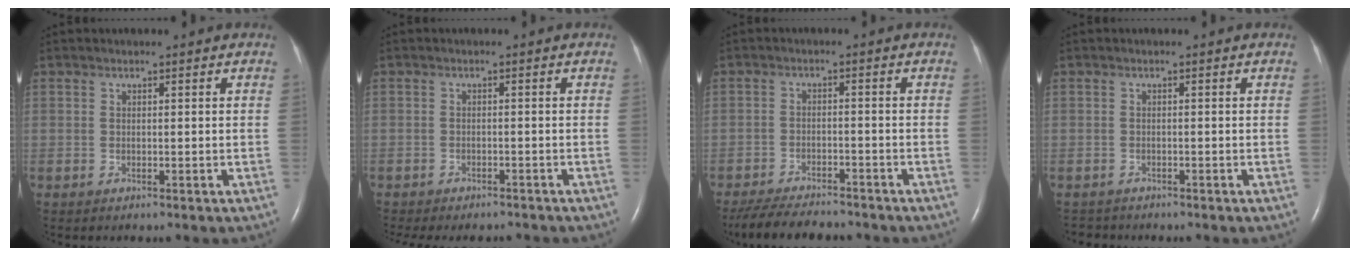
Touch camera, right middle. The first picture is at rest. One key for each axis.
{"total": 9.7, "fx": -8.7, "fy": 2.8, "fz": 3.3, "tx": -0.056, "ty": -0.007, "tz": -0.107}
{"total": 10.5, "fx": -9.4, "fy": 2.2, "fz": 4.1, "tx": -0.071, "ty": -0.013, "tz": -0.141}
{"total": 1.5, "fx": -1.4, "fy": 0.5, "fz": -0.4, "tx": 0.002, "ty": -0.005, "tz": -0.021}